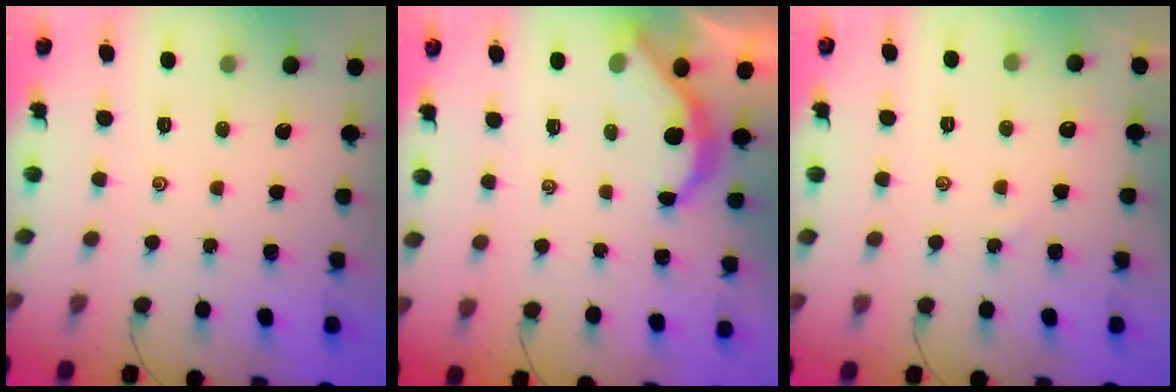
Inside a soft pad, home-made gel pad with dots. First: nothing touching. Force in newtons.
{"total": 4.1, "press": 4.1, "slide": 0.4}
{"total": 1.8, "press": 1.8, "slide": 0.3}